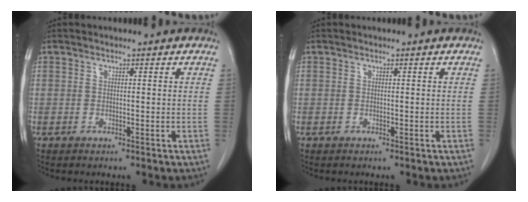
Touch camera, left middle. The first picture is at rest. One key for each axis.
{"total": 0.0}